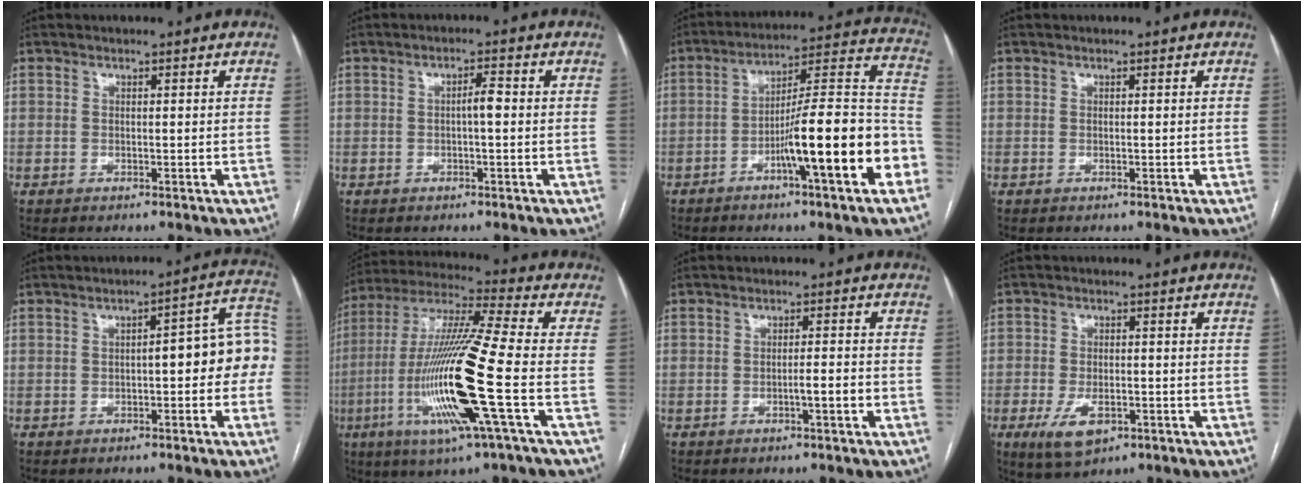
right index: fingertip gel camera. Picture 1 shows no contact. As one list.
[{"total": 2.3, "force": [-0.2, 0.4, 2.2], "torque": [-0.036, 0.005, -0.004]}, {"total": 18.1, "force": [-6.7, 1.1, 16.8], "torque": [-0.214, 0.020, -0.099]}, {"total": 0.0}, {"total": 10.2, "force": [-0.6, 2.7, 9.8], "torque": [-0.120, 0.047, -0.008]}, {"total": 19.3, "force": [-5.2, -0.2, 18.5], "torque": [-0.384, -0.019, -0.107]}, {"total": 2.3, "force": [-1.0, 0.1, 2.0], "torque": [-0.030, 0.001, -0.017]}, {"total": 6.2, "force": [-2.8, 3.2, 4.6], "torque": [-0.089, -0.007, -0.039]}]